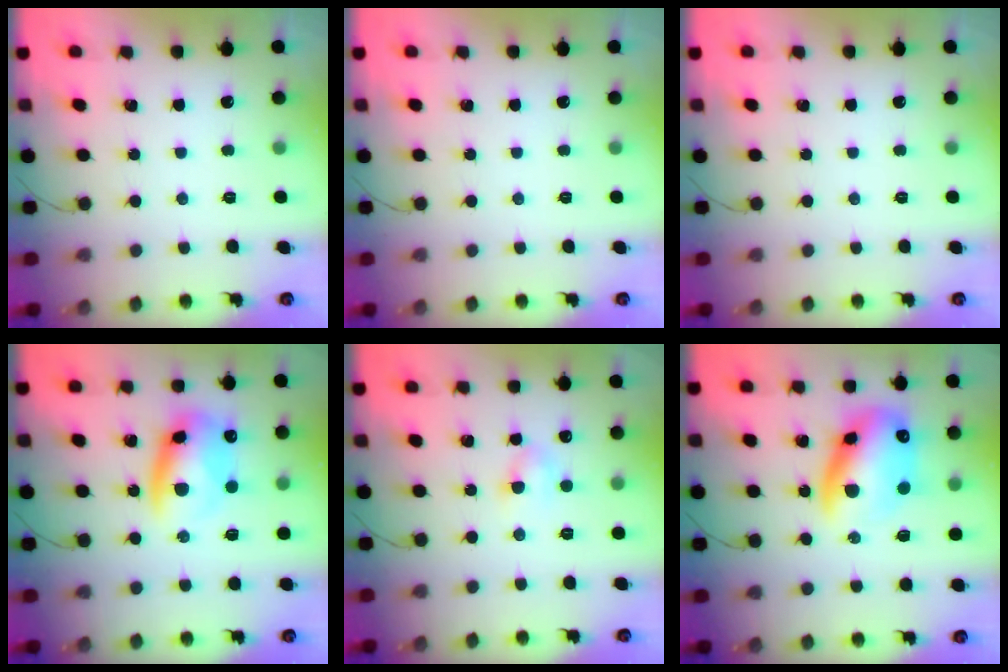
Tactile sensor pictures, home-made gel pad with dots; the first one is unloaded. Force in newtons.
{"total": 0.0}
{"total": 0.0}
{"total": 11.4, "press": 11.1, "slide": 2.6}
{"total": 4.5, "press": 4.2, "slide": 1.5}
{"total": 16.8, "press": 16.3, "slide": 4.1}